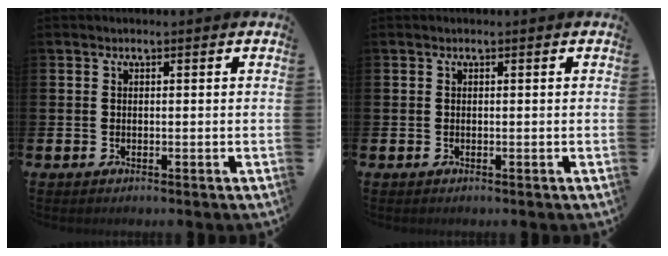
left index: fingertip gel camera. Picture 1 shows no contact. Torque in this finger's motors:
{"motor_torque": [0.04, -0.02, 0.01, 0.00]}